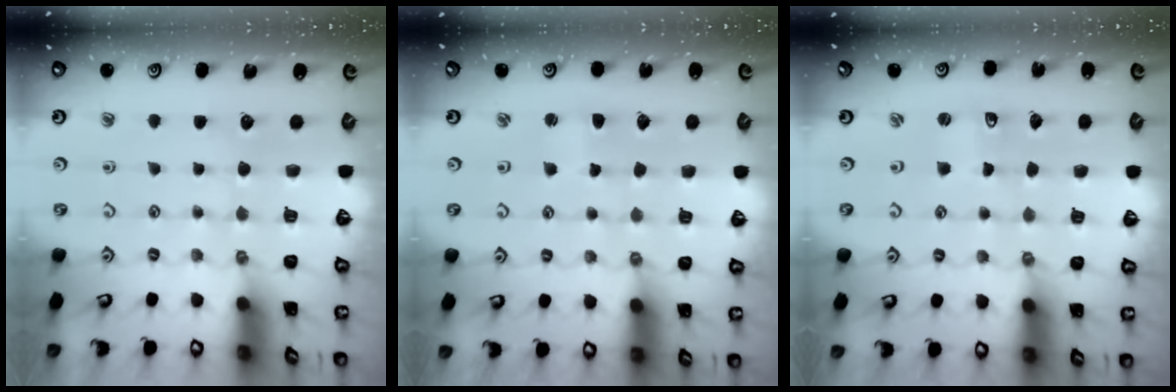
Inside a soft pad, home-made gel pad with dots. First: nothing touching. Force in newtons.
{"total": 1.2, "press": 1.1, "slide": 0.1}
{"total": 2.3, "press": 2.3, "slide": 0.4}